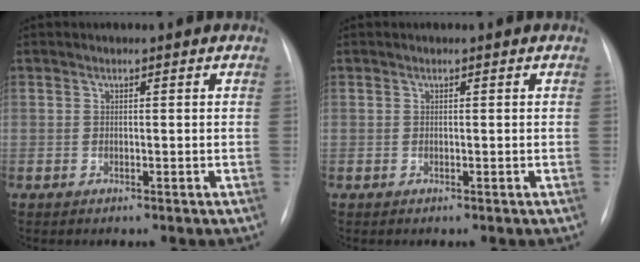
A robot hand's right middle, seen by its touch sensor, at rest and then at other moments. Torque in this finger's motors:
{"motor_torque": [0.00, 0.00, 0.00, 0.00]}